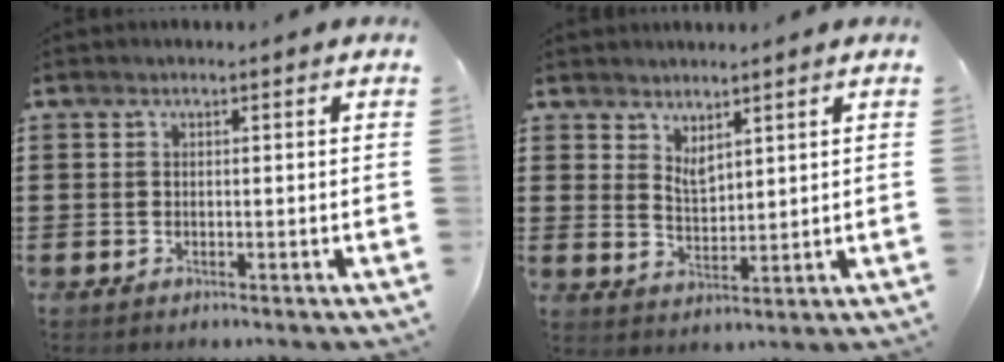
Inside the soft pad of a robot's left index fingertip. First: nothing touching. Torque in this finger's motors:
{"motor_torque": [0.37, -0.50, 0.06, 0.05]}